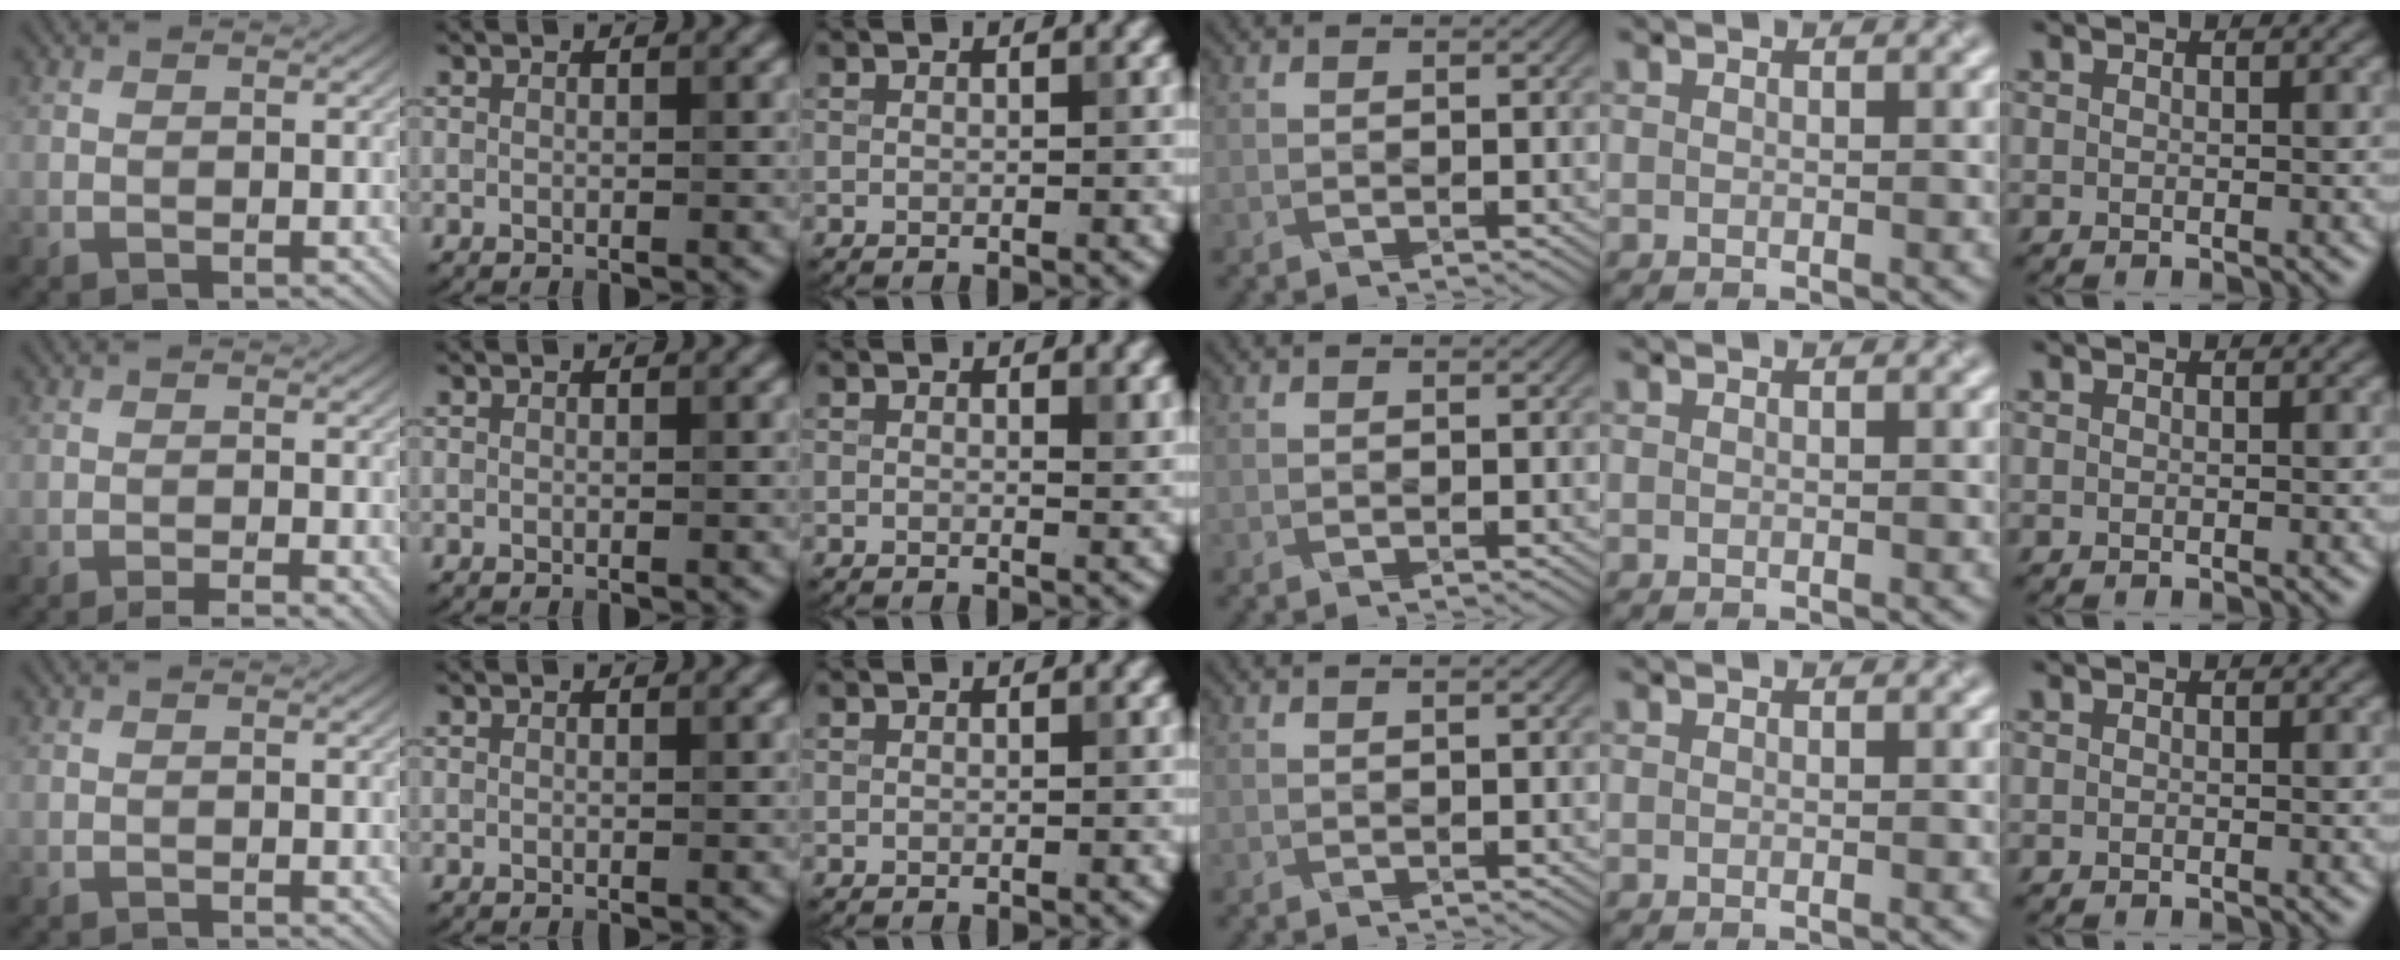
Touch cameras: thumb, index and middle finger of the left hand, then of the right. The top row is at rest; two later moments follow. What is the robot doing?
{"motion": "pour", "object": "sugar"}